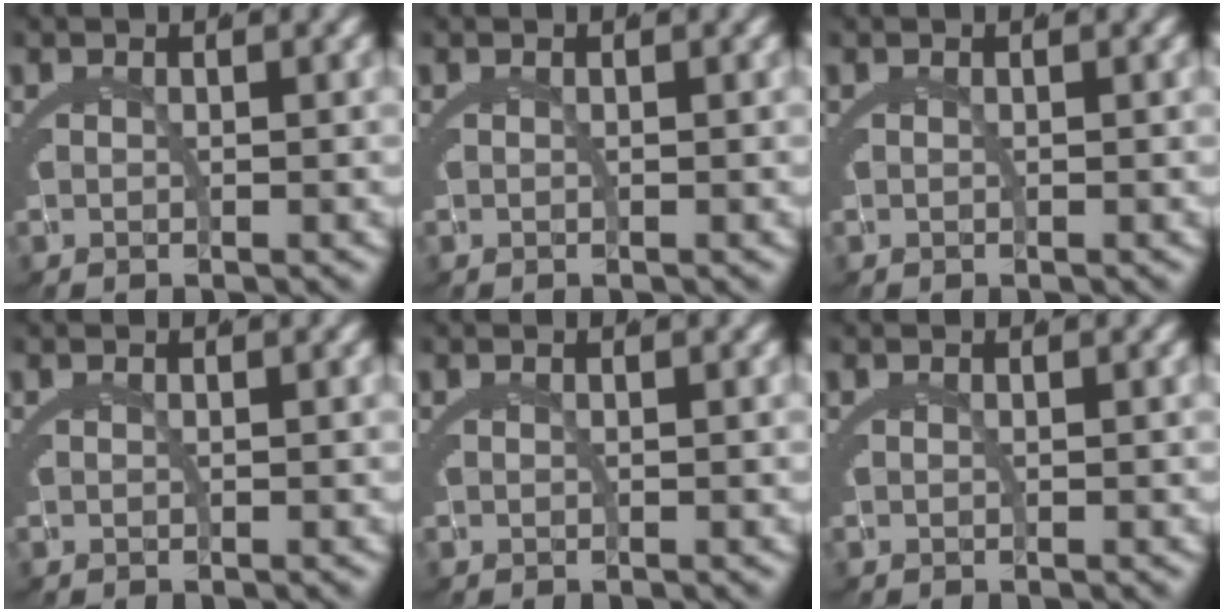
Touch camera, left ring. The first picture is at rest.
{"total": 0.0}
{"total": 0.0}
{"total": 0.0}
{"total": 0.0}
{"total": 0.0}